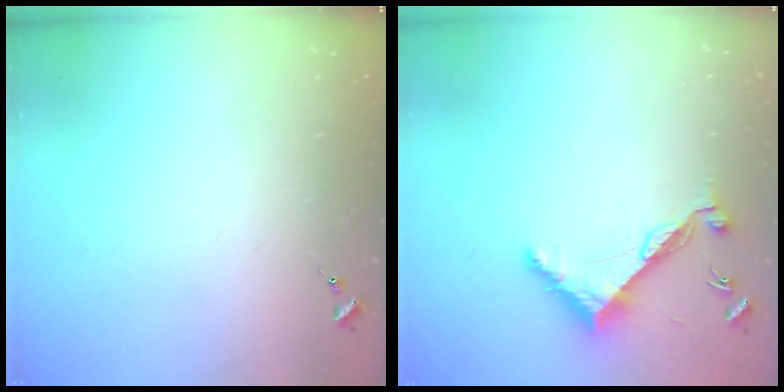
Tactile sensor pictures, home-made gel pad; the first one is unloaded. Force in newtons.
{"total": 8.2, "press": 8.2, "slide": 0.6}